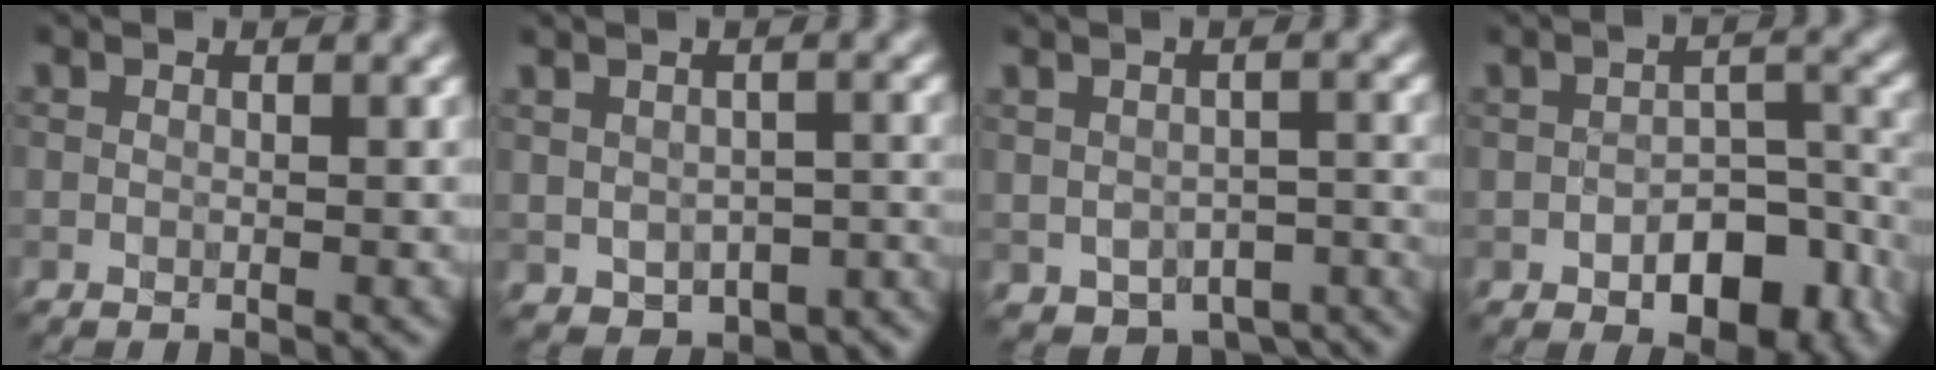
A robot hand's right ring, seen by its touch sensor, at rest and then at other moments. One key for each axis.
{"total": 4.4, "fx": -2.2, "fy": 3.0, "fz": 2.3, "tx": -0.030, "ty": -0.024, "tz": -0.013}
{"total": 4.8, "fx": -3.0, "fy": 2.9, "fz": 2.2, "tx": -0.027, "ty": -0.024, "tz": -0.029}
{"total": 6.1, "fx": -3.2, "fy": 3.7, "fz": 3.7, "tx": -0.043, "ty": -0.005, "tz": -0.042}